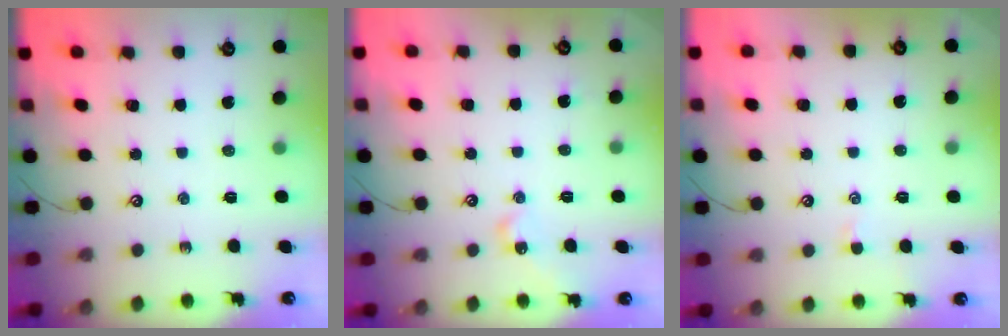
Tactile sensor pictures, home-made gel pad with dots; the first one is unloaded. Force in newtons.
{"total": 6.3, "press": 6.2, "slide": 0.8}
{"total": 0.6, "press": 0.5, "slide": 0.4}